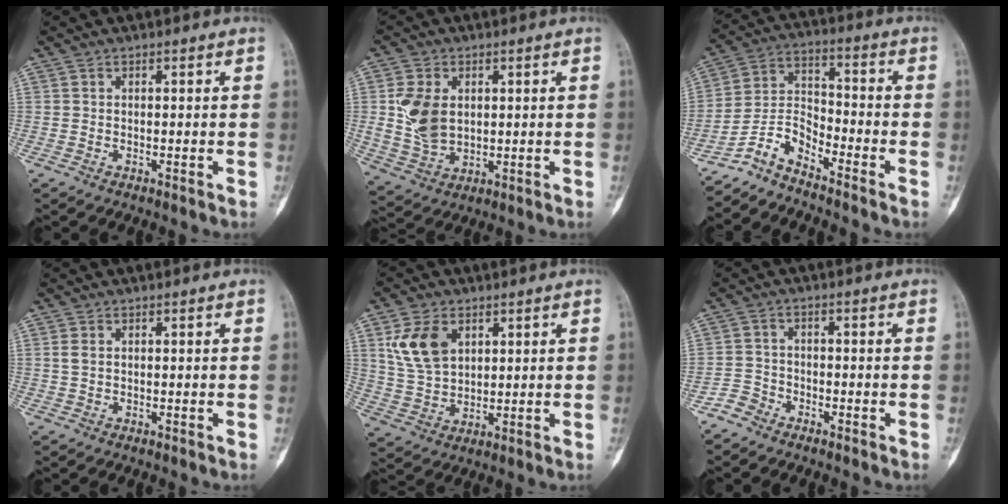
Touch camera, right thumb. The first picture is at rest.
{"total": 9.9, "force": [1.4, 6.9, 7.0], "torque": [-0.127, -0.007, 0.039]}
{"total": 7.2, "force": [-6.3, 1.9, 2.8], "torque": [-0.057, 0.066, -0.134]}
{"total": 1.6, "force": [0.3, 1.0, 1.2], "torque": [-0.030, 0.001, 0.006]}
{"total": 10.1, "force": [4.0, 6.7, 6.5], "torque": [-0.112, -0.011, 0.086]}
{"total": 3.1, "force": [-2.6, 1.7, 0.2], "torque": [0.004, 0.012, -0.059]}